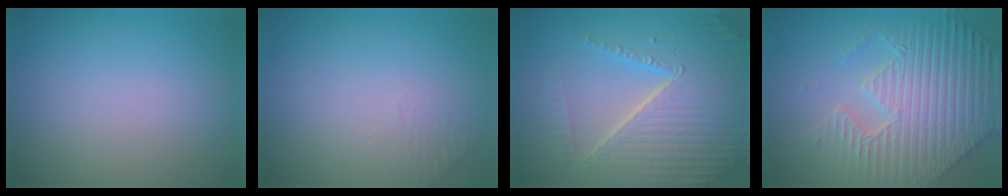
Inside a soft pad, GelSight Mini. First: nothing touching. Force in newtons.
{"total": 0.5, "press": 0.4, "slide": 0.4}
{"total": 6.9, "press": 6.7, "slide": 1.6}
{"total": 8.8, "press": 6.3, "slide": 6.1}